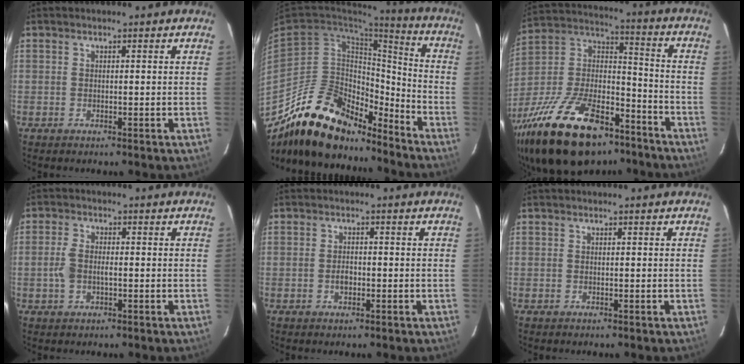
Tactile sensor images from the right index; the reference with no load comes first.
{"total": 20.8, "force": [-16.2, 9.4, 8.9], "torque": [-0.178, 0.022, -0.268]}
{"total": 31.7, "force": [-20.5, 14.4, 19.3], "torque": [-0.391, -0.011, -0.326]}
{"total": 3.9, "force": [-0.8, 2.2, 3.1], "torque": [-0.071, 0.003, -0.011]}
{"total": 2.1, "force": [-0.7, 1.4, 1.5], "torque": [-0.027, 0.003, -0.012]}
{"total": 0.0}